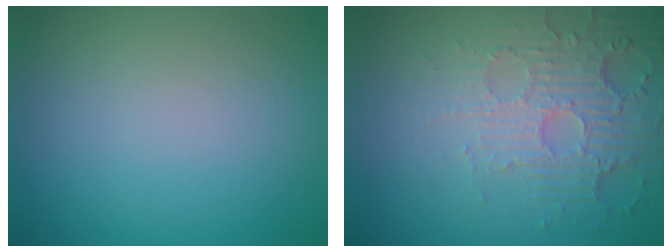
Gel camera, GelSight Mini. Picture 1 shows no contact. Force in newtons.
{"total": 5.5, "press": 3.5, "slide": 4.3}